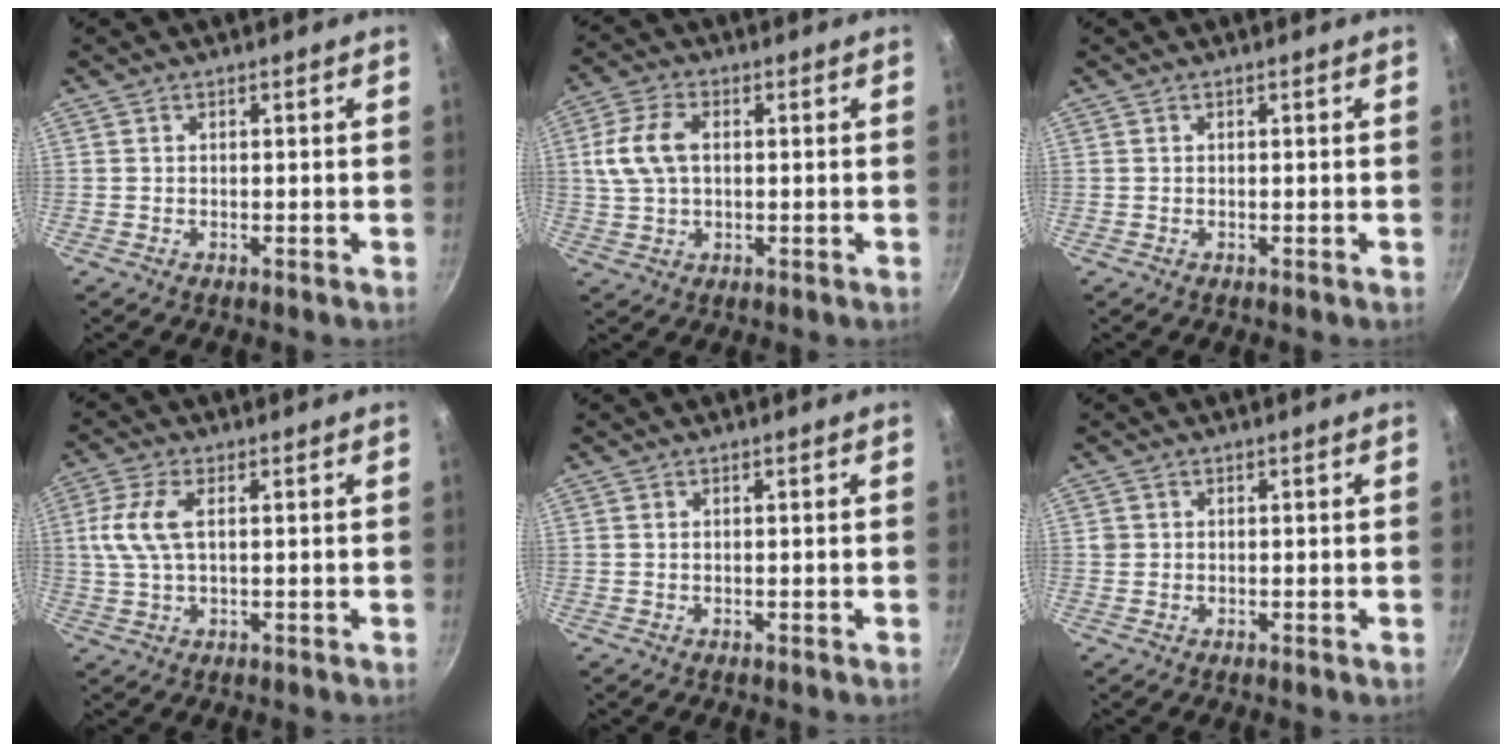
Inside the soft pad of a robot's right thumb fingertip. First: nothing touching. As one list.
[{"total": 8.6, "force": [1.2, 5.4, 6.6], "torque": [-0.129, 0.015, 0.020]}, {"total": 0.0}, {"total": 7.2, "force": [1.3, 3.3, 6.3], "torque": [-0.142, 0.009, 0.022]}, {"total": 0.0}, {"total": 1.0, "force": [0.1, 1.0, 0.3], "torque": [-0.001, 0.005, 0.003]}]